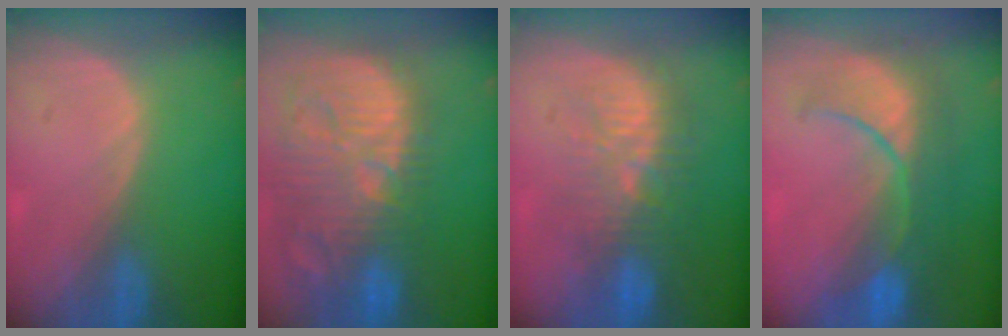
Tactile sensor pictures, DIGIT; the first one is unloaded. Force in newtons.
{"total": 15.0, "press": 13.0, "slide": 7.4}
{"total": 9.5, "press": 8.9, "slide": 3.2}
{"total": 9.5, "press": 8.9, "slide": 3.3}